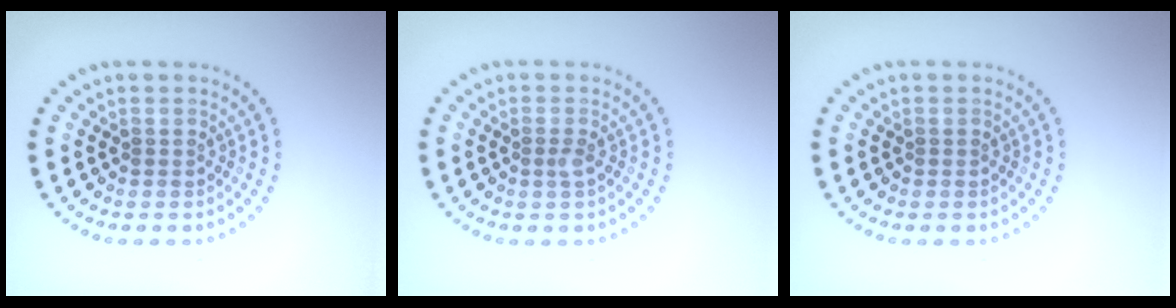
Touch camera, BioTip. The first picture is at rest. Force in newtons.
{"total": 0.8, "press": 0.5, "slide": 0.6}
{"total": 0.0}